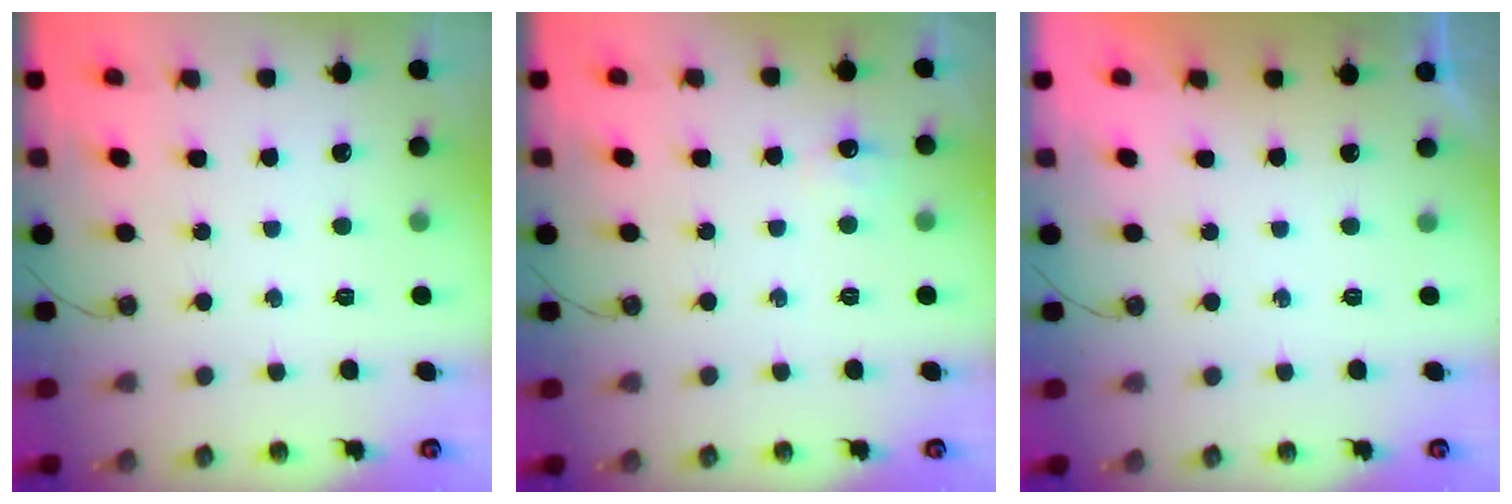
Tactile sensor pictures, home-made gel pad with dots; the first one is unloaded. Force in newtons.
{"total": 13.7, "press": 6.1, "slide": 12.2}
{"total": 0.0}